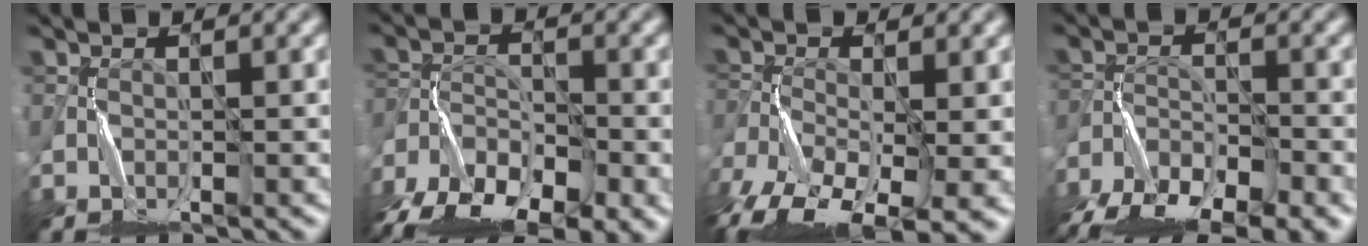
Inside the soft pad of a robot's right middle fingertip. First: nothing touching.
{"total": 11.7, "force": [-8.1, 5.3, 6.5], "torque": [-0.115, -0.022, -0.137]}
{"total": 10.8, "force": [-5.9, 4.9, 7.5], "torque": [-0.155, -0.028, -0.108]}
{"total": 12.0, "force": [-9.1, 4.6, 6.3], "torque": [-0.113, -0.030, -0.144]}